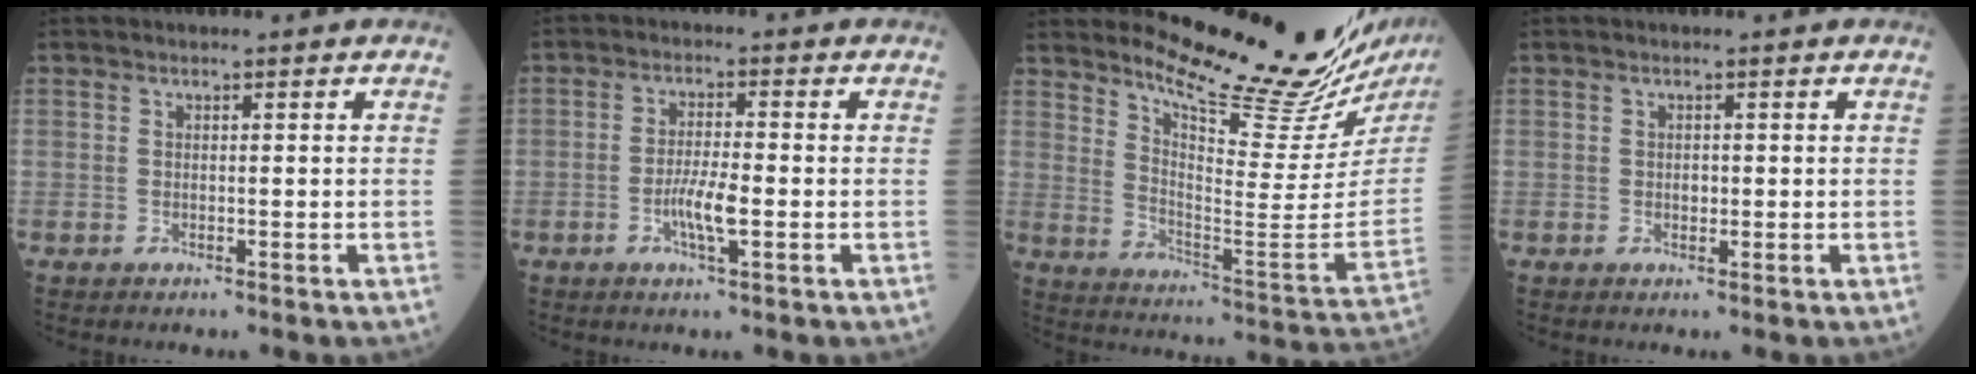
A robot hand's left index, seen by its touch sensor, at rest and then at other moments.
{"total": 4.4, "force": [-1.9, 0.6, 4.0], "torque": [-0.080, -0.007, -0.036]}
{"total": 21.5, "force": [19.6, 0.3, 8.9], "torque": [-0.143, -0.126, 0.265]}
{"total": 0.8, "force": [-0.4, 0.6, 0.3], "torque": [-0.005, -0.003, -0.009]}